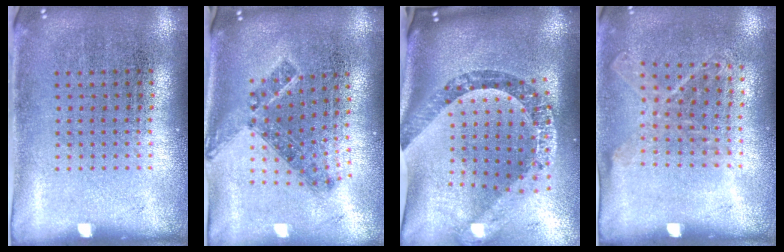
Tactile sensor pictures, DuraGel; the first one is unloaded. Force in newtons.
{"total": 1.1, "press": 0.9, "slide": 0.7}
{"total": 2.8, "press": 2.1, "slide": 1.8}
{"total": 1.1, "press": 1.0, "slide": 0.5}